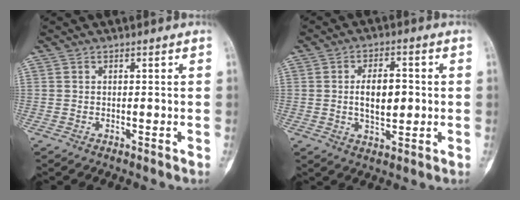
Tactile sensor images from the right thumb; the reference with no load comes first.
{"total": 8.2, "force": [0.3, 4.2, 7.0], "torque": [-0.105, 0.001, 0.005]}